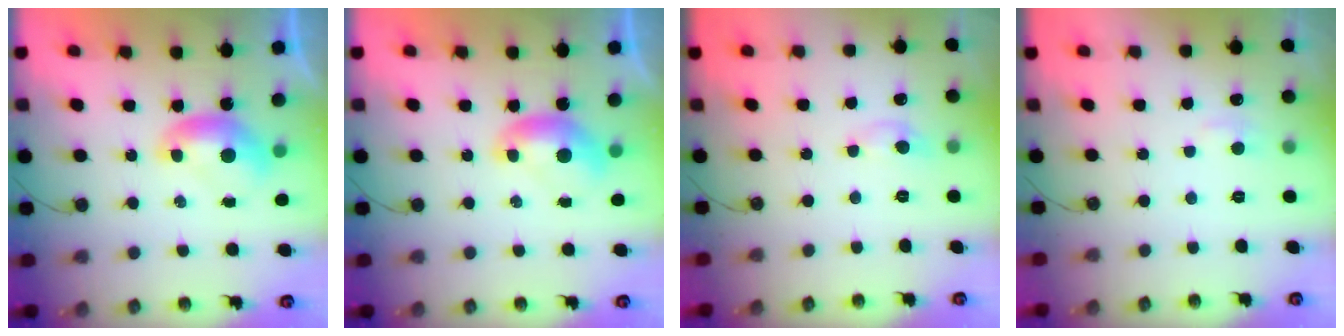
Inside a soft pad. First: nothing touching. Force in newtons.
{"total": 0.0}
{"total": 1.5, "press": 1.5, "slide": 0.0}
{"total": 1.9, "press": 1.7, "slide": 0.7}